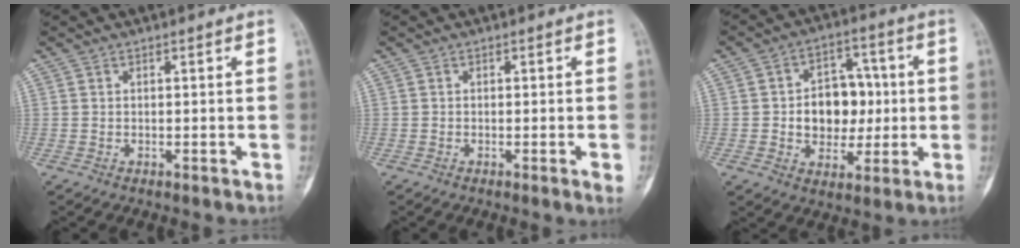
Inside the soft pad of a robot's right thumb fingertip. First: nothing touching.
{"total": 1.9, "force": [-0.7, 0.0, 1.8], "torque": [-0.026, -0.004, -0.010]}
{"total": 12.0, "force": [0.0, 9.0, 7.8], "torque": [-0.066, 0.022, 0.005]}